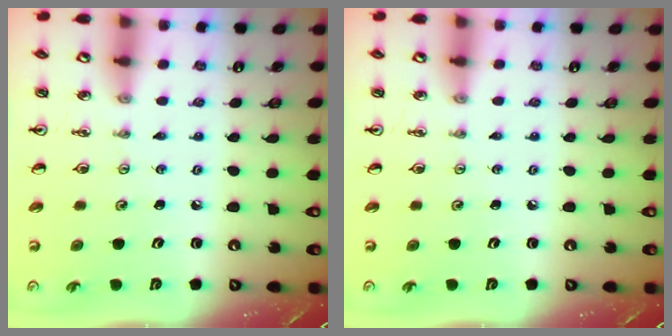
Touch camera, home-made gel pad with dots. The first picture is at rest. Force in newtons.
{"total": 0.0}